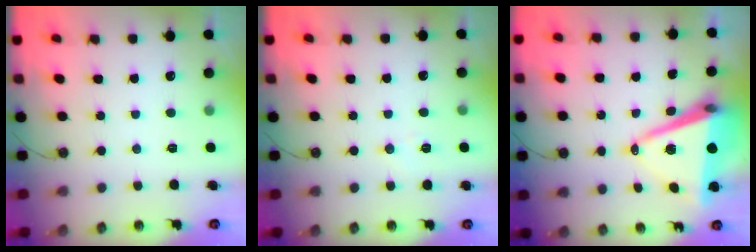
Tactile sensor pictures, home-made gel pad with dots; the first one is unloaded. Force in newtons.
{"total": 5.9, "press": 5.8, "slide": 1.3}
{"total": 12.6, "press": 12.0, "slide": 4.0}